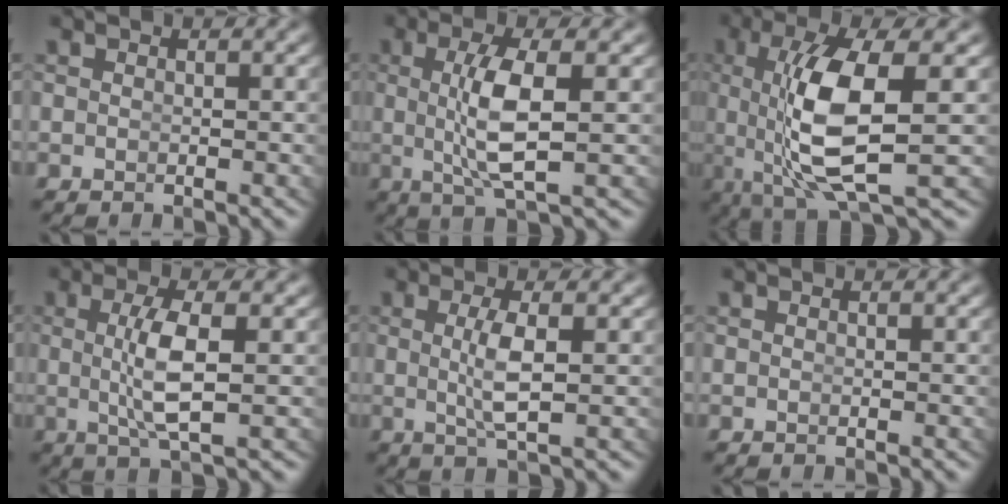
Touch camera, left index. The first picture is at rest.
{"total": 4.9, "force": [0.2, 0.4, 4.9], "torque": [-0.097, -0.011, 0.015]}
{"total": 8.5, "force": [0.2, 2.1, 8.2], "torque": [-0.165, -0.016, 0.020]}
{"total": 4.1, "force": [0.1, 0.1, 4.1], "torque": [-0.081, -0.010, 0.011]}
{"total": 3.0, "force": [0.1, -0.2, 3.0], "torque": [-0.062, -0.013, 0.011]}
{"total": 0.0}